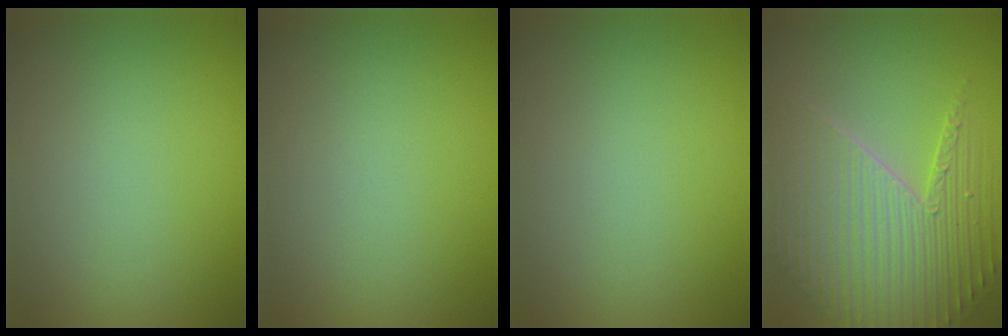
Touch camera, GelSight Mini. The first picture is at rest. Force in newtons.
{"total": 0.0}
{"total": 0.0}
{"total": 6.9, "press": 5.5, "slide": 4.2}